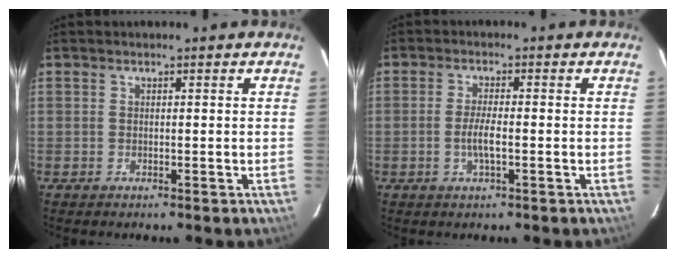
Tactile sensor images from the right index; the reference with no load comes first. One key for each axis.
{"total": 3.5, "fx": -0.9, "fy": 0.6, "fz": 3.3, "tx": -0.063, "ty": -0.005, "tz": -0.017}